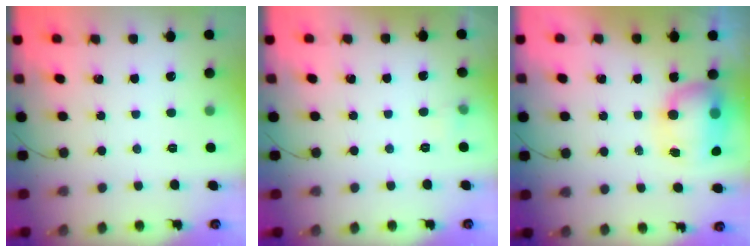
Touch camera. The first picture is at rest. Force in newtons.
{"total": 3.0, "press": 2.7, "slide": 1.3}
{"total": 7.9, "press": 7.8, "slide": 1.1}